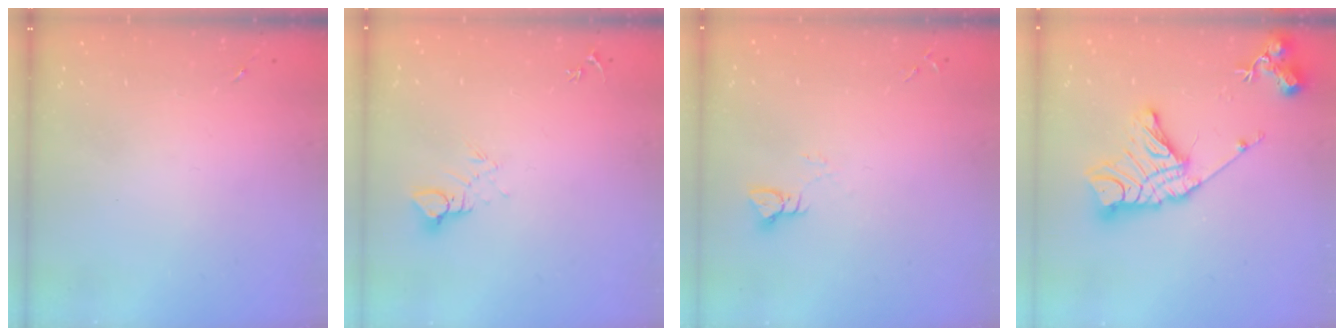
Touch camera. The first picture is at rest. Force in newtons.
{"total": 5.5, "press": 5.5, "slide": 0.4}
{"total": 3.0, "press": 3.0, "slide": 0.3}
{"total": 19.1, "press": 19.0, "slide": 1.8}